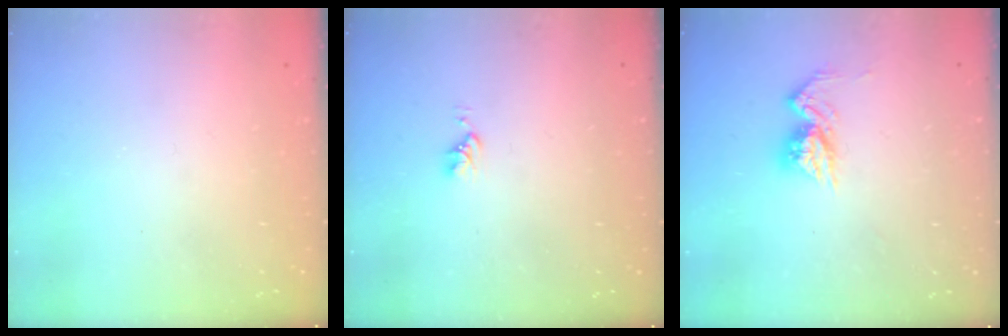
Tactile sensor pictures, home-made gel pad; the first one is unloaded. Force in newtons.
{"total": 3.0, "press": 3.0, "slide": 0.4}
{"total": 9.6, "press": 9.6, "slide": 0.8}